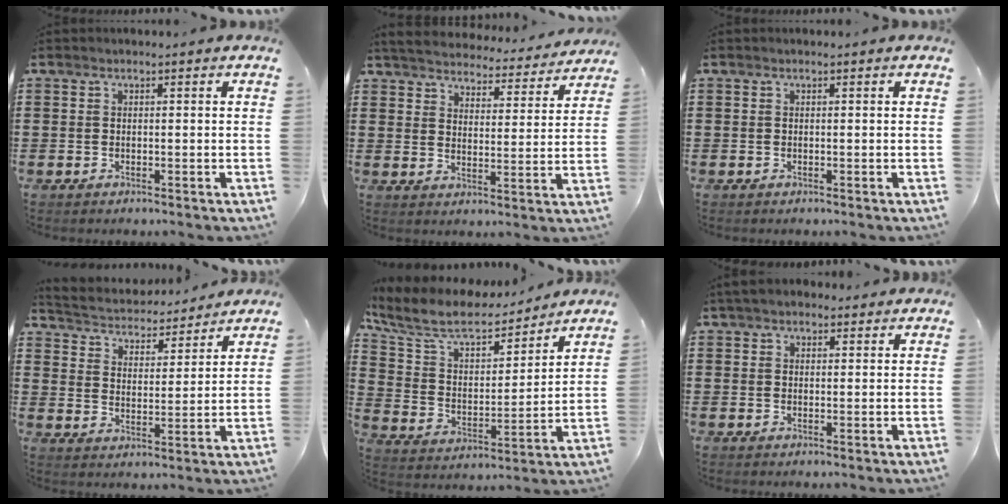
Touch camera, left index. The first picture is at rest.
{"total": 4.9, "force": [4.9, 0.2, 0.3], "torque": [-0.035, -0.038, 0.083]}
{"total": 0.0}
{"total": 3.7, "force": [3.6, 0.5, 0.0], "torque": [-0.024, -0.031, 0.056]}
{"total": 9.7, "force": [8.2, 2.8, 4.5], "torque": [-0.125, -0.048, 0.140]}
{"total": 1.2, "force": [0.4, 0.7, 0.9], "torque": [-0.018, 0.006, 0.007]}